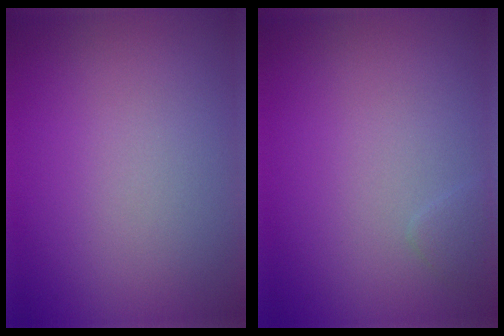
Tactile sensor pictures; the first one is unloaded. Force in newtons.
{"total": 0.8, "press": 0.8, "slide": 0.0}